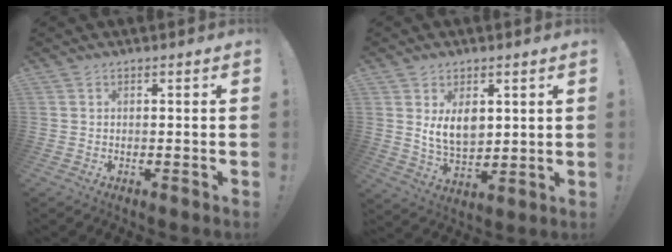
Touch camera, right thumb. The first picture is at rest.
{"total": 9.3, "force": [3.6, 6.2, 5.8], "torque": [-0.096, -0.014, 0.068]}